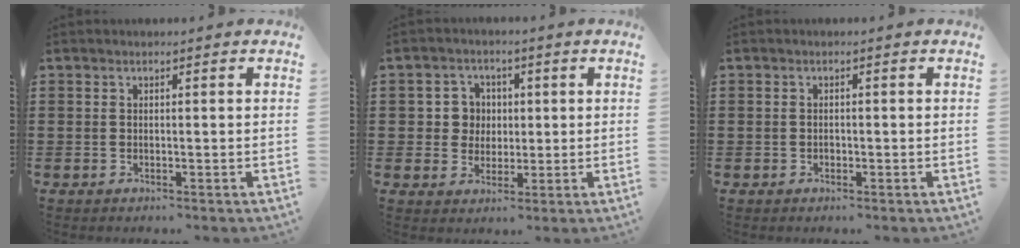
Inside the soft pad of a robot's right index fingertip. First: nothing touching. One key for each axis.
{"total": 4.7, "fx": 0.5, "fy": 4.5, "fz": 1.3, "tx": -0.047, "ty": 0.014, "tz": 0.006}
{"total": 0.6, "fx": -0.2, "fy": 0.5, "fz": 0.3, "tx": -0.008, "ty": 0.002, "tz": -0.004}